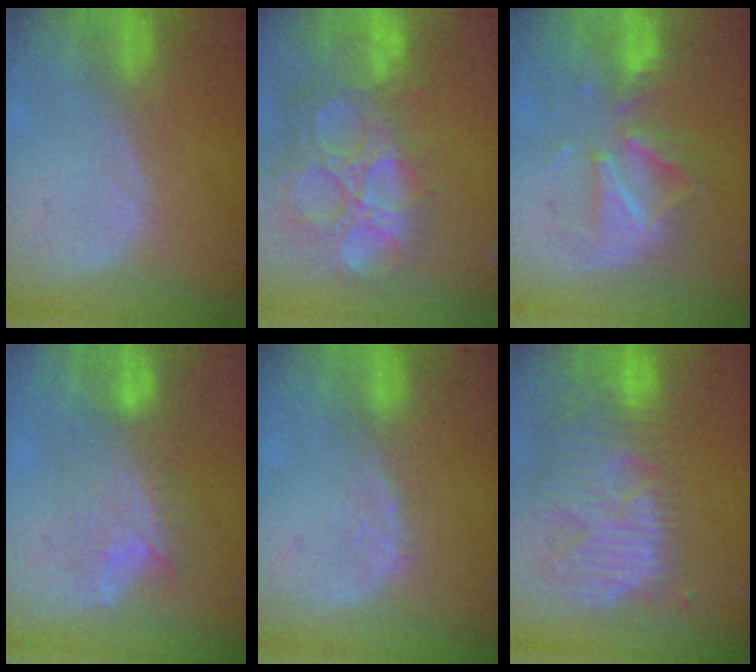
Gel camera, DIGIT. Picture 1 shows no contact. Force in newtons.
{"total": 15.0, "press": 12.4, "slide": 8.4}
{"total": 7.9, "press": 7.9, "slide": 0.6}
{"total": 7.3, "press": 7.1, "slide": 1.7}
{"total": 2.6, "press": 2.1, "slide": 1.5}
{"total": 13.7, "press": 11.6, "slide": 7.3}